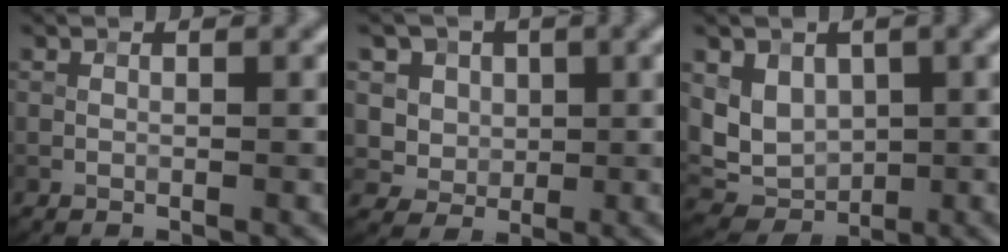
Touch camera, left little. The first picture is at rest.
{"total": 6.2, "force": [2.6, 5.0, 2.6], "torque": [-0.045, 0.000, 0.034]}
{"total": 4.1, "force": [1.1, 3.3, 2.1], "torque": [-0.040, -0.012, 0.020]}